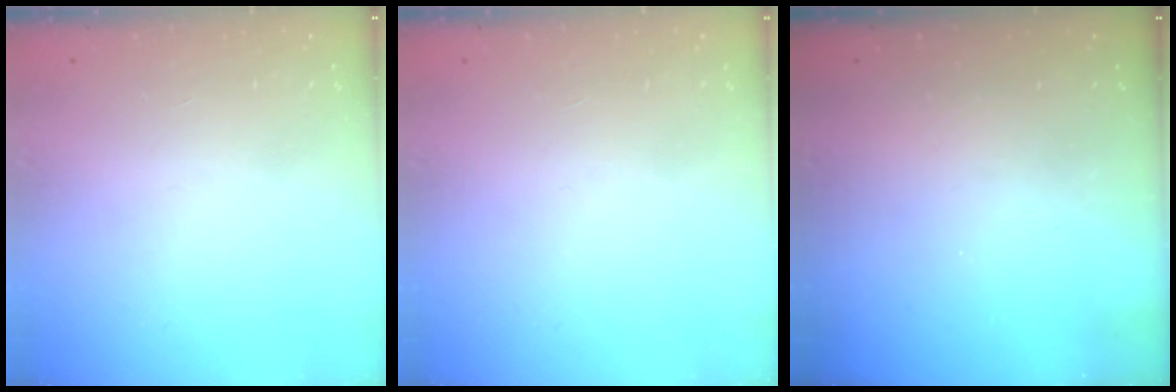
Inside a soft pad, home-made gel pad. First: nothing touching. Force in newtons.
{"total": 0.0}
{"total": 0.0}